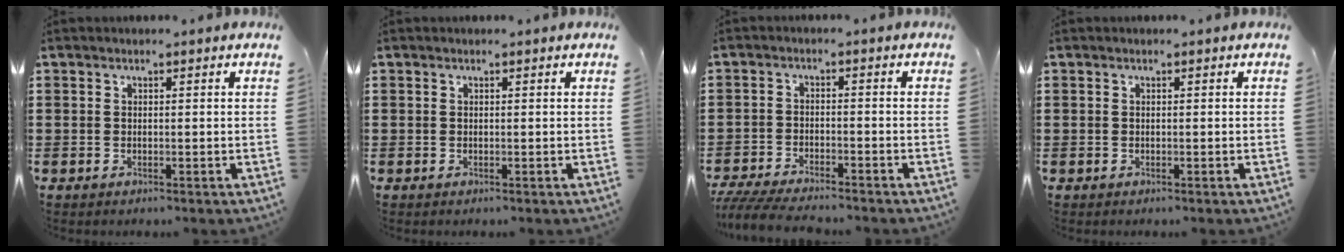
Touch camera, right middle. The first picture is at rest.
{"total": 0.0}
{"total": 4.8, "force": [-4.6, 0.4, 1.2], "torque": [-0.032, -0.007, -0.096]}
{"total": 0.0}